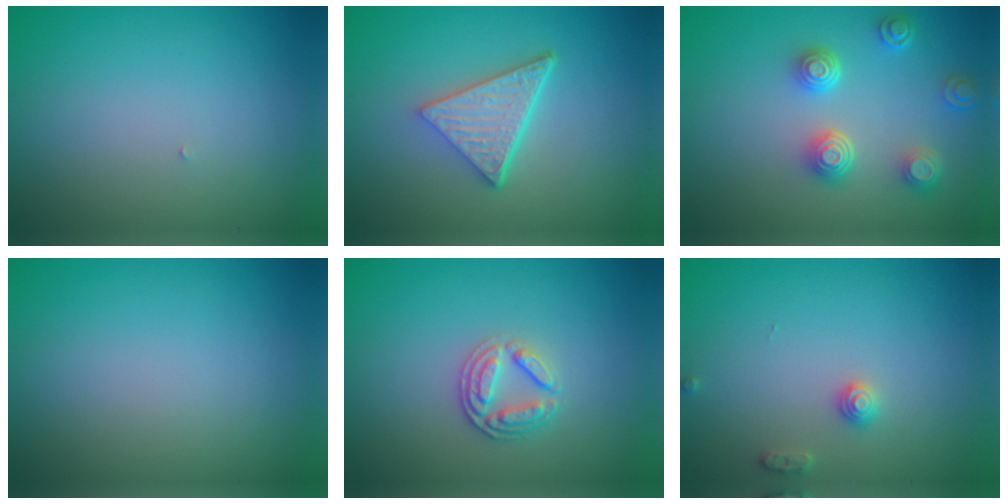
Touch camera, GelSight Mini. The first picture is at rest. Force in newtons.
{"total": 5.2, "press": 3.6, "slide": 3.7}
{"total": 4.2, "press": 3.4, "slide": 2.6}
{"total": 0.0}
{"total": 2.6, "press": 2.4, "slide": 1.0}
{"total": 1.4, "press": 1.4, "slide": 0.1}